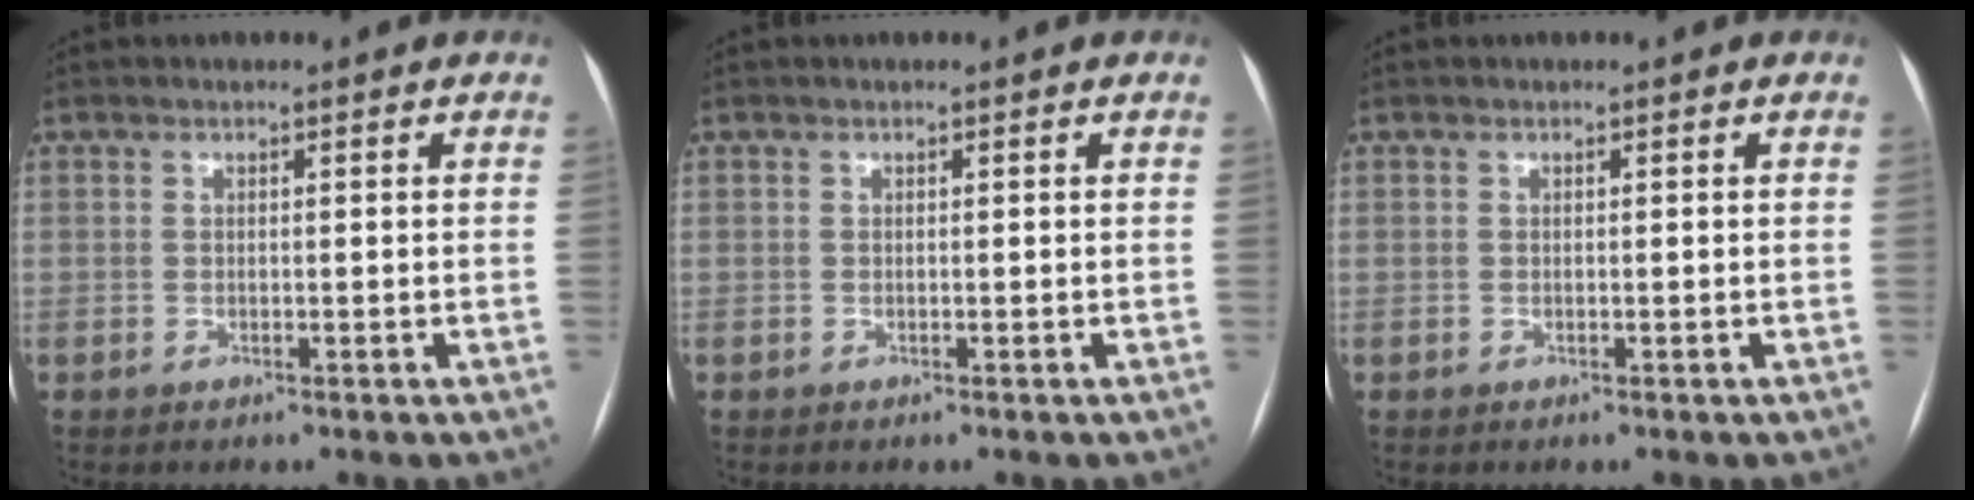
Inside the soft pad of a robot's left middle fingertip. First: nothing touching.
{"total": 0.0}
{"total": 0.0}